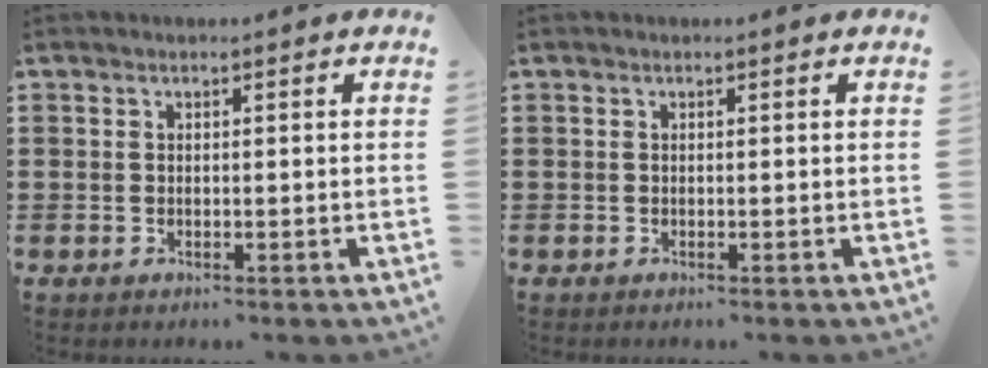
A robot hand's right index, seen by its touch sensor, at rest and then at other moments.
{"total": 0.0}